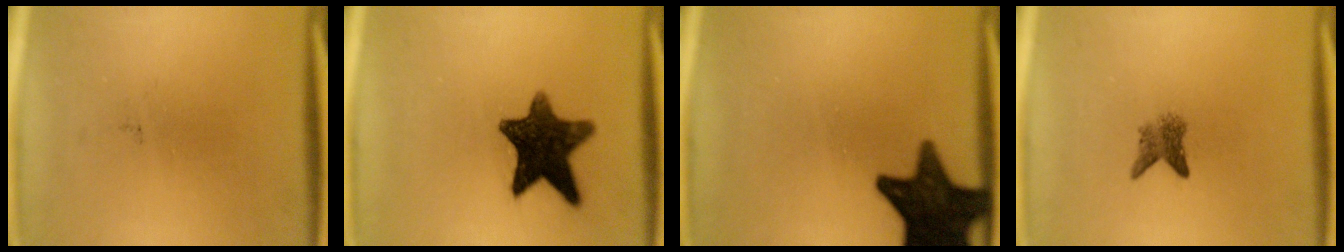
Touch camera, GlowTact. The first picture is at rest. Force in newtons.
{"total": 12.2}
{"total": 16.6}
{"total": 2.6}